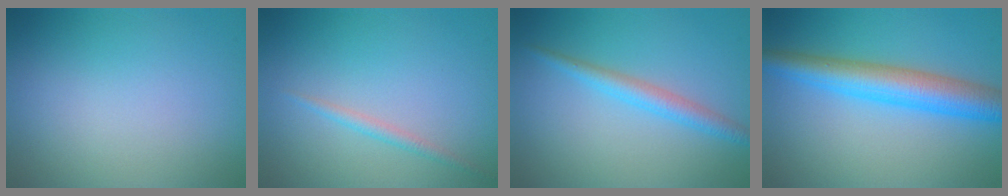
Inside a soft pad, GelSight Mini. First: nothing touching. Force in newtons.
{"total": 1.2, "press": 1.2, "slide": 0.1}
{"total": 2.4, "press": 2.4, "slide": 0.1}
{"total": 6.2, "press": 6.2, "slide": 0.1}